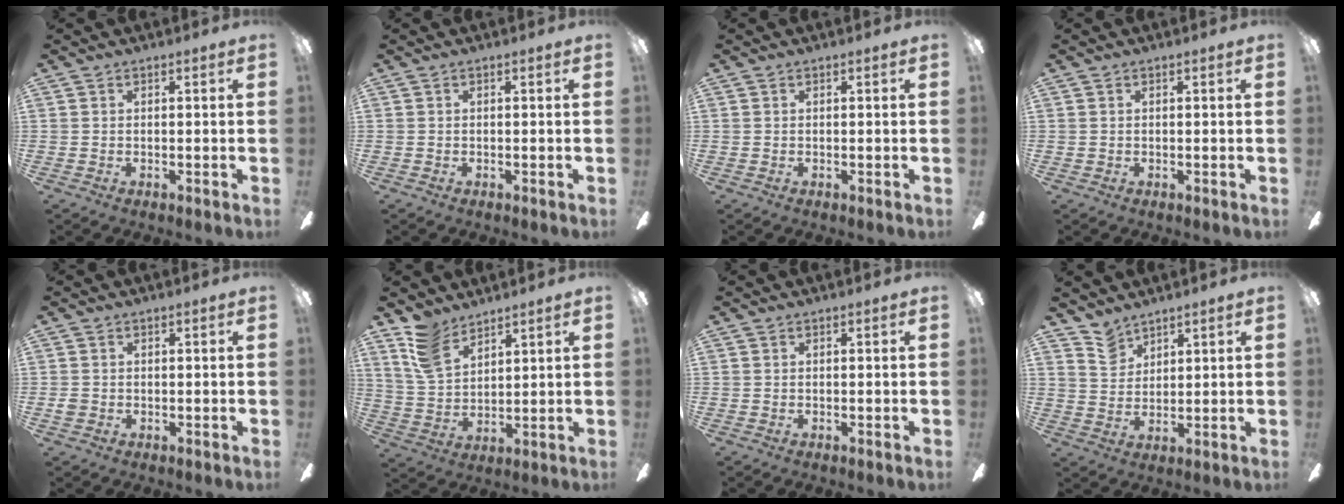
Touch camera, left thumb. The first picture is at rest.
{"total": 0.0}
{"total": 0.0}
{"total": 0.5, "force": [0.3, 0.4, 0.0], "torque": [0.001, 0.005, 0.004]}
{"total": 1.3, "force": [0.0, 1.3, 0.4], "torque": [-0.007, 0.004, -0.001]}
{"total": 9.8, "force": [7.6, 4.7, 4.1], "torque": [-0.102, -0.024, 0.151]}
{"total": 0.0}
{"total": 5.9, "force": [4.8, 3.1, 1.2], "torque": [-0.033, -0.016, 0.094]}